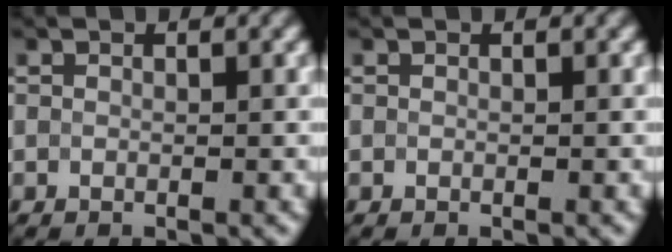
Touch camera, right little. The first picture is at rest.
{"total": 0.0}